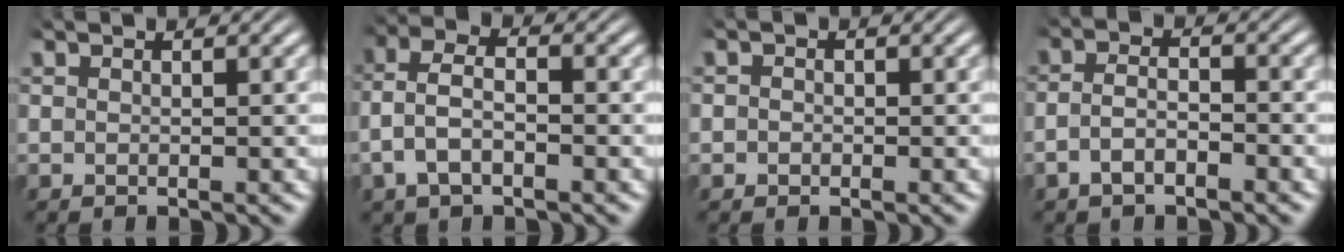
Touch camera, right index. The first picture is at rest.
{"total": 4.6, "force": [-0.4, 3.3, 3.2], "torque": [-0.077, -0.010, -0.007]}
{"total": 0.8, "force": [-0.4, 0.7, 0.1], "torque": [-0.002, -0.006, -0.006]}
{"total": 3.1, "force": [-1.8, 1.6, 2.0], "torque": [-0.041, -0.009, -0.031]}